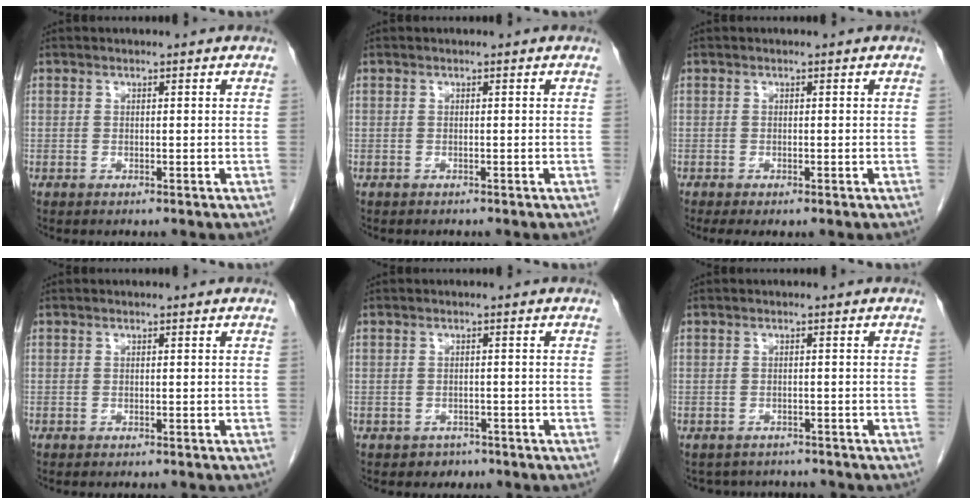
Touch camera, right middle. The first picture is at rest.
{"total": 0.5, "force": [-0.4, 0.2, 0.1], "torque": [-0.008, 0.001, -0.006]}
{"total": 2.6, "force": [-1.7, 1.0, 1.7], "torque": [-0.022, -0.006, -0.020]}
{"total": 2.1, "force": [-1.9, 0.4, 0.9], "torque": [-0.013, -0.002, -0.020]}
{"total": 2.1, "force": [-1.4, 1.5, 0.0], "torque": [-0.008, 0.006, -0.019]}
{"total": 5.1, "force": [-4.7, 2.0, 0.4], "torque": [-0.001, 0.005, -0.055]}